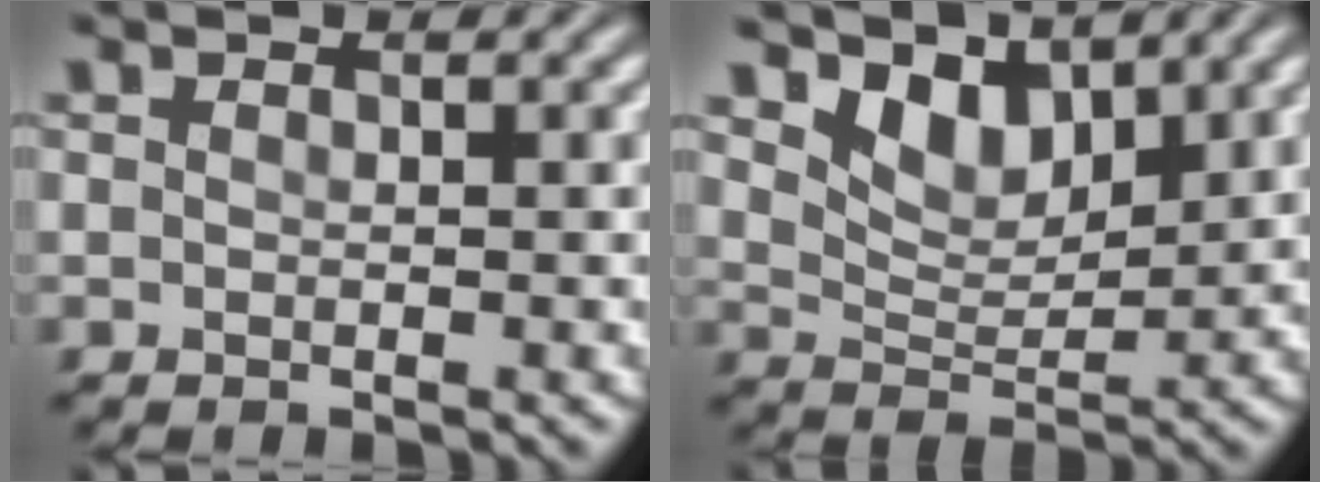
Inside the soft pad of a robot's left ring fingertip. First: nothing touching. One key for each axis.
{"total": 4.1, "fx": 3.2, "fy": 1.8, "fz": 1.7, "tx": -0.042, "ty": -0.008, "tz": 0.053}